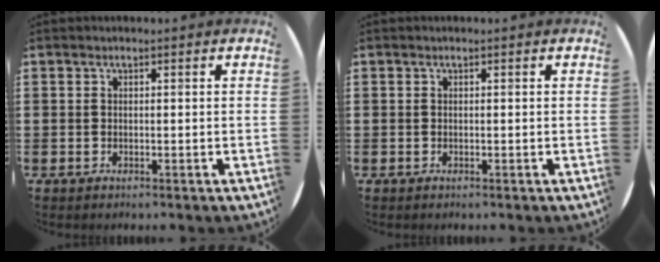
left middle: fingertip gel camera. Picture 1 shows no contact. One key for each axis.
{"total": 0.0}